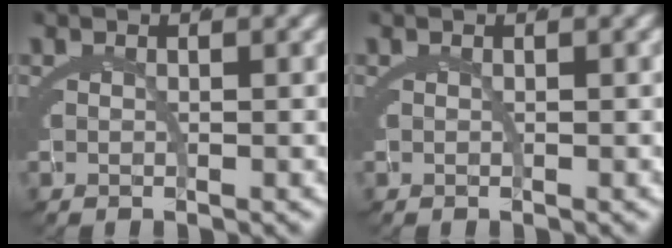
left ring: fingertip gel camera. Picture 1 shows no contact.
{"total": 0.0}